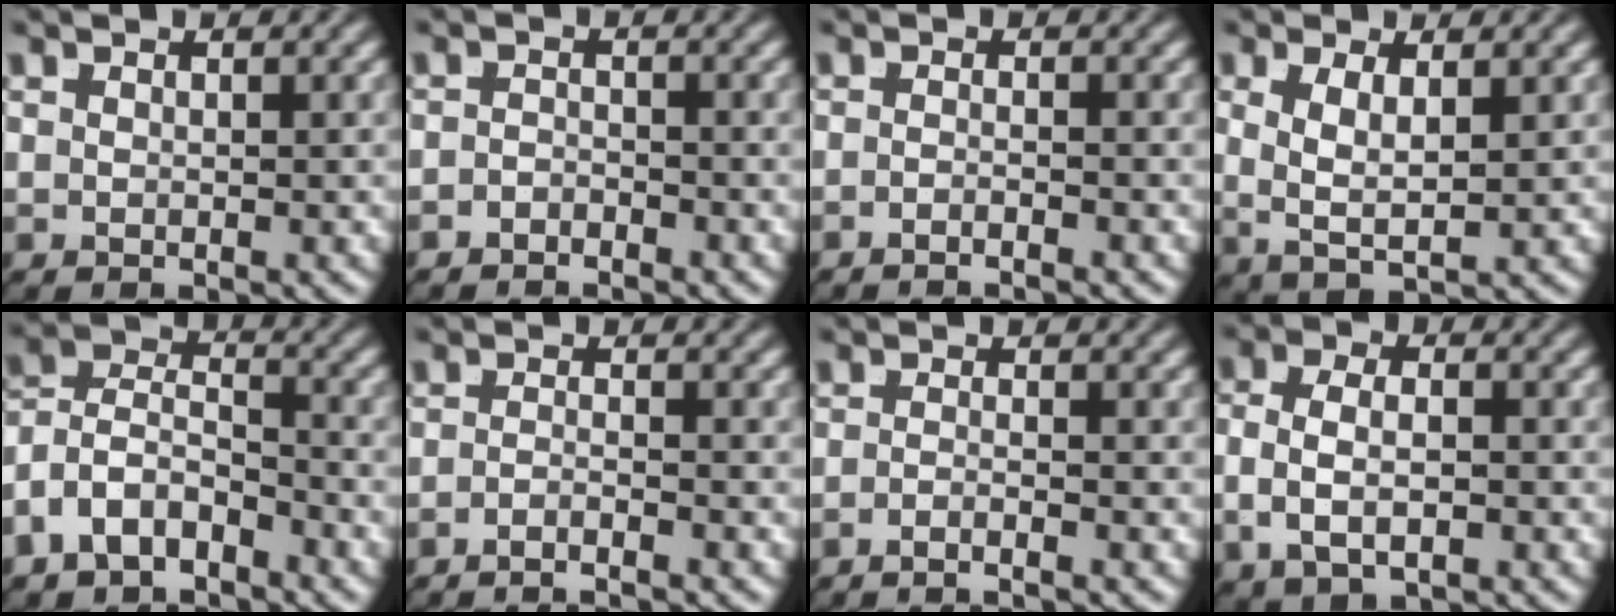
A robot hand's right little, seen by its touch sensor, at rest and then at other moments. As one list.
[{"total": 2.3, "force": [-2.2, 0.2, -0.3], "torque": [0.011, -0.014, -0.033]}, {"total": 1.9, "force": [-1.7, -0.6, 0.5], "torque": [-0.003, -0.002, -0.031]}, {"total": 4.3, "force": [0.4, 2.4, 3.5], "torque": [-0.074, -0.010, 0.012]}, {"total": 8.7, "force": [-2.6, 7.6, 3.5], "torque": [-0.090, -0.027, -0.052]}, {"total": 2.7, "force": [-2.6, -0.4, 0.7], "torque": [-0.009, -0.009, -0.041]}, {"total": 2.4, "force": [-2.1, -0.5, 1.0], "torque": [-0.012, -0.005, -0.036]}, {"total": 4.1, "force": [-0.9, 2.4, 3.2], "torque": [-0.063, -0.009, -0.007]}]